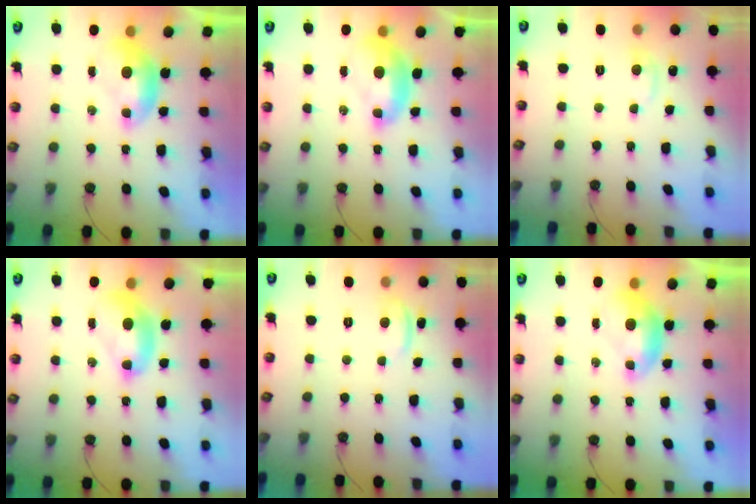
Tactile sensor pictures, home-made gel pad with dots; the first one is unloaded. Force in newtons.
{"total": 2.3, "press": 2.2, "slide": 0.6}
{"total": 1.0, "press": 0.2, "slide": 1.0}
{"total": 2.7, "press": 2.7, "slide": 0.1}
{"total": 0.8, "press": 0.6, "slide": 0.5}
{"total": 0.0}